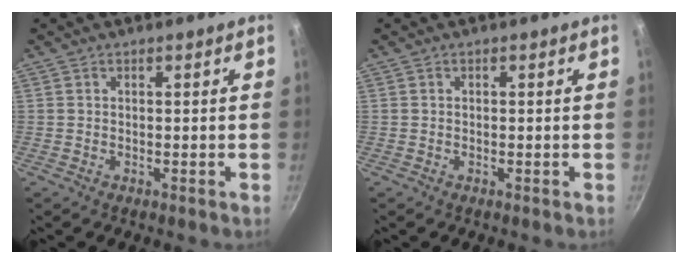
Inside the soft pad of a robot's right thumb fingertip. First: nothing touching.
{"total": 0.0}